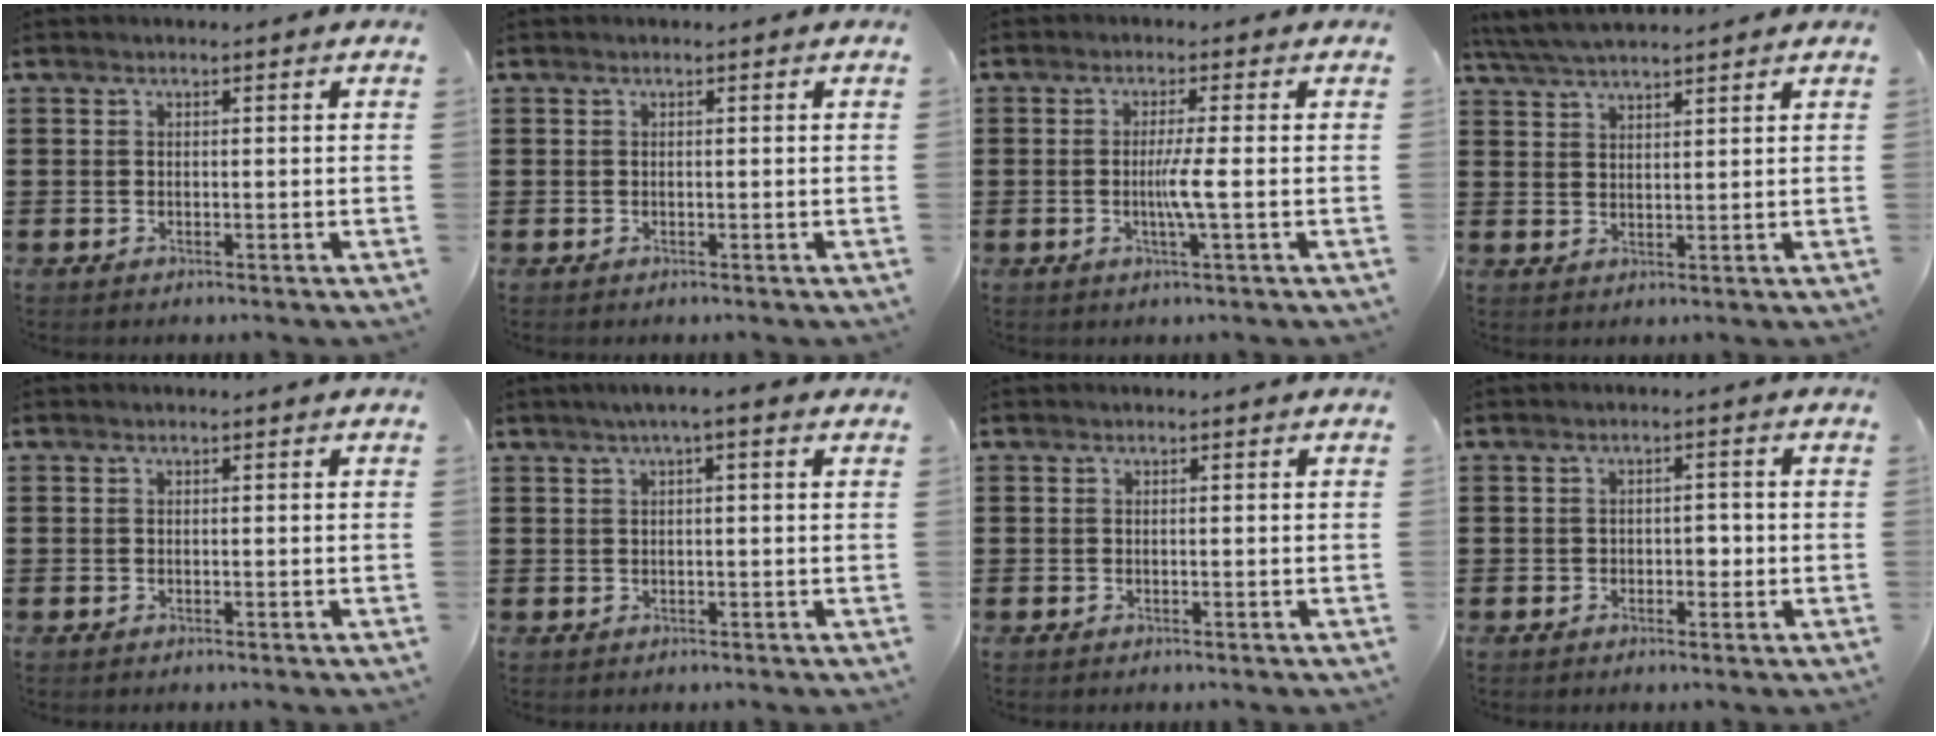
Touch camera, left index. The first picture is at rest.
{"total": 0.0}
{"total": 3.8, "force": [-0.4, -0.5, 3.8], "torque": [-0.066, -0.007, -0.012]}
{"total": 4.5, "force": [4.2, 0.1, 1.4], "torque": [-0.041, -0.010, 0.079]}
{"total": 0.0}
{"total": 2.0, "force": [0.9, 0.1, 1.8], "torque": [-0.035, 0.002, 0.016]}
{"total": 0.0}
{"total": 1.7, "force": [-0.4, 1.1, 1.3], "torque": [-0.026, 0.004, -0.011]}